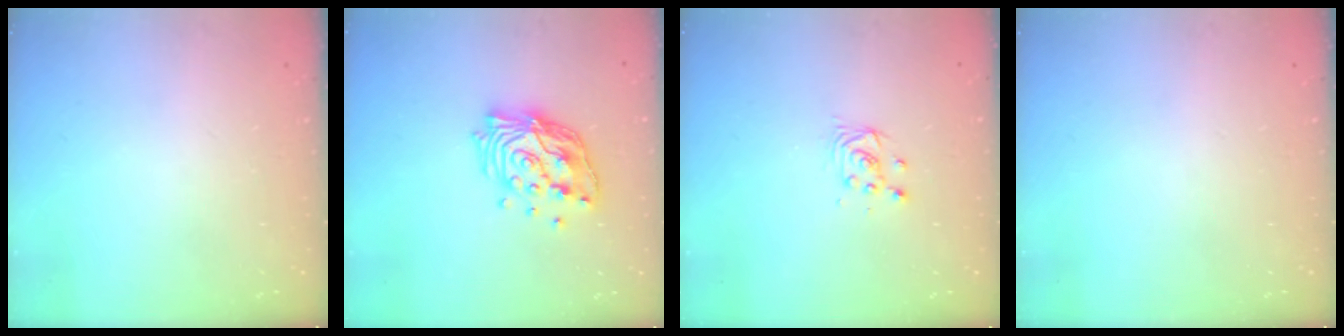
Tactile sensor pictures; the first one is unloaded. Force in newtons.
{"total": 14.8, "press": 14.8, "slide": 1.2}
{"total": 3.4, "press": 3.4, "slide": 0.3}
{"total": 0.0}